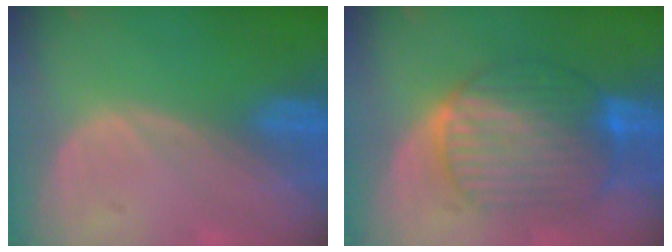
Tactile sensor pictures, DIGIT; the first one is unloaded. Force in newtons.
{"total": 10.1, "press": 10.0, "slide": 0.9}